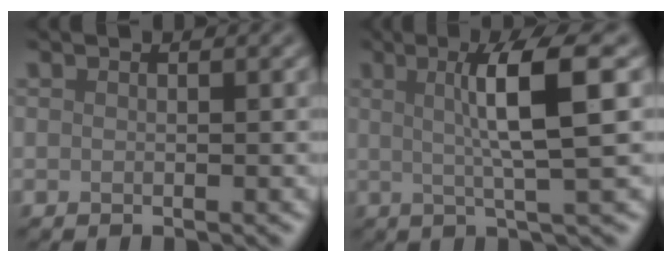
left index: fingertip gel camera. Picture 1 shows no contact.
{"total": 6.2, "force": [1.3, 0.9, 6.0], "torque": [-0.092, 0.009, 0.020]}